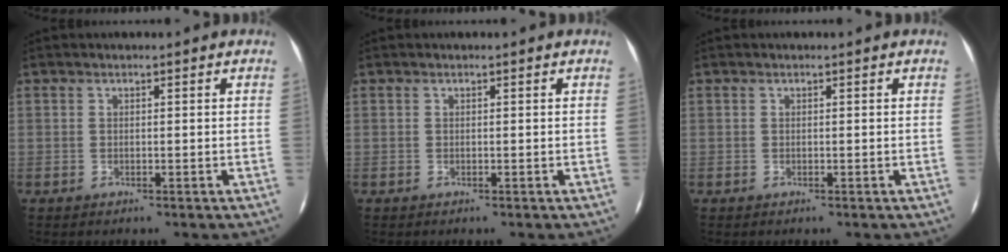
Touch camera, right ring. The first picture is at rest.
{"total": 0.0}
{"total": 0.0}